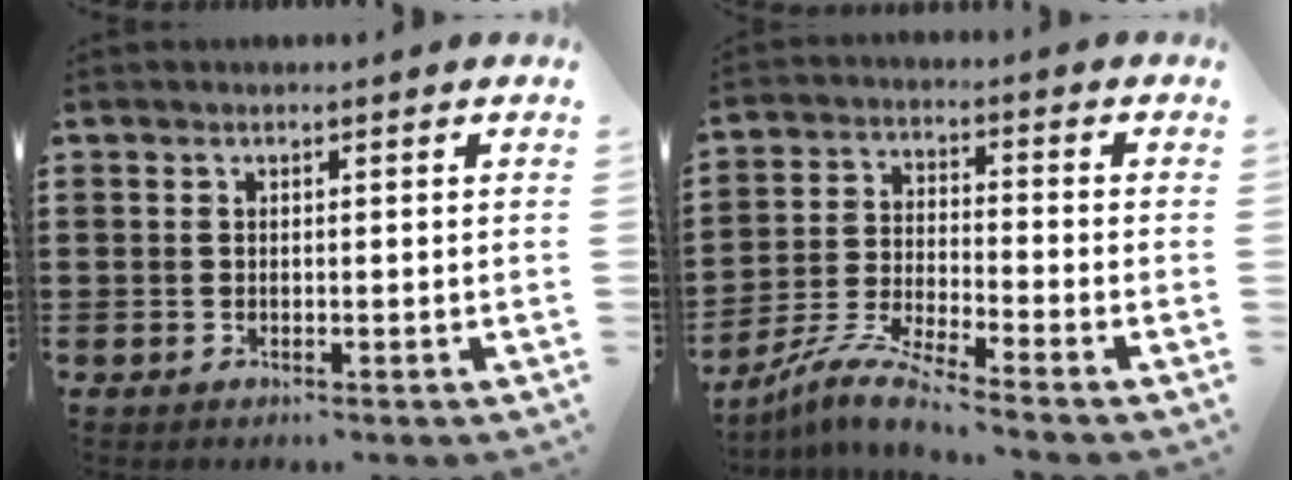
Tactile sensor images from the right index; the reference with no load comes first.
{"total": 6.8, "force": [-6.3, -0.5, 2.6], "torque": [-0.066, -0.013, -0.127]}